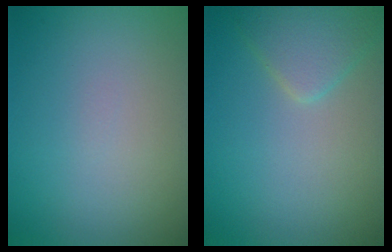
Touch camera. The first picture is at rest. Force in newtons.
{"total": 2.7, "press": 2.7, "slide": 0.2}